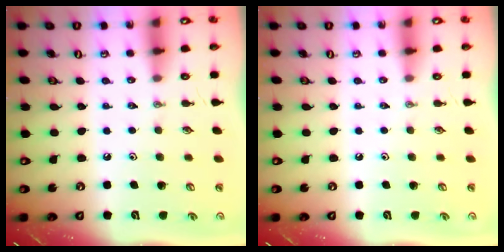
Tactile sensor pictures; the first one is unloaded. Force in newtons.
{"total": 0.0}